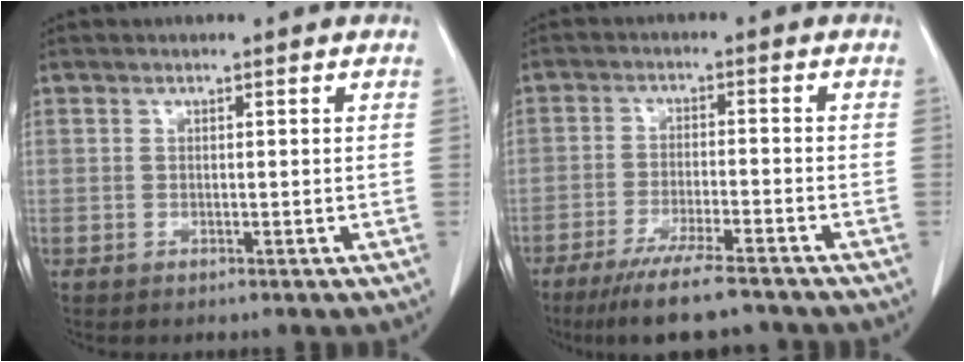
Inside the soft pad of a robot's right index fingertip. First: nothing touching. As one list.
[{"total": 10.2, "force": [-8.4, 0.7, 5.8], "torque": [-0.093, -0.025, -0.135]}]